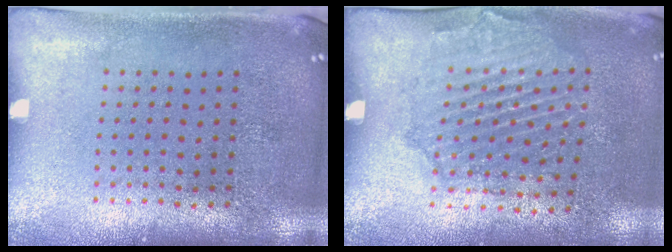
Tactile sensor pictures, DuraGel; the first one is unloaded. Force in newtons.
{"total": 1.7, "press": 1.5, "slide": 0.8}